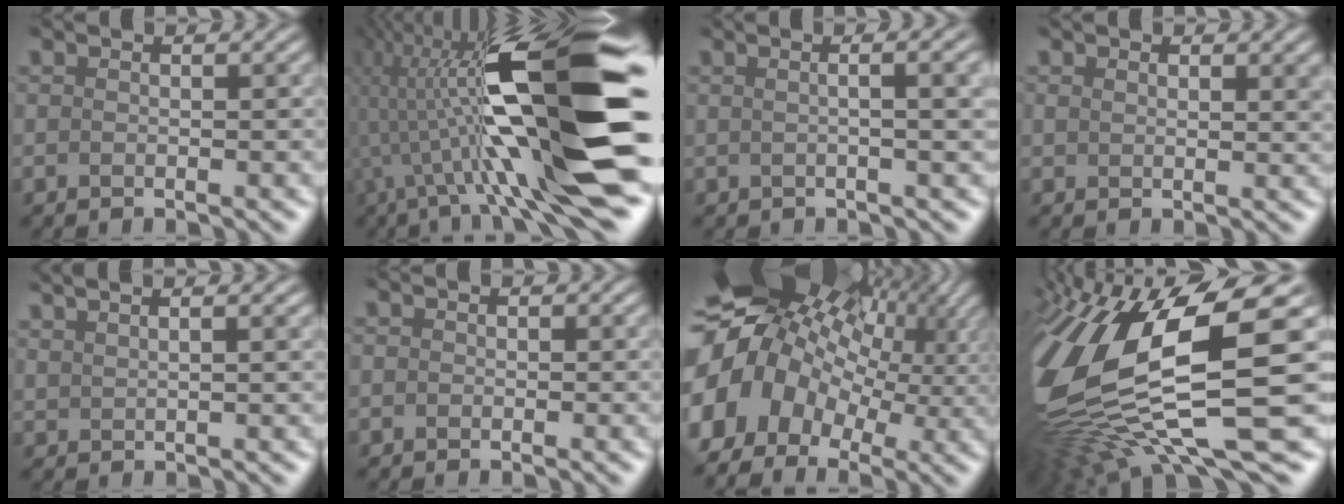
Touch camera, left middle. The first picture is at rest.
{"total": 13.9, "force": [1.2, 2.6, 13.6], "torque": [-0.232, 0.013, 0.018]}
{"total": 3.1, "force": [0.6, 1.1, 2.9], "torque": [-0.007, 0.002, -0.002]}
{"total": 1.5, "force": [1.4, 0.1, -0.5], "torque": [0.015, -0.007, 0.013]}
{"total": 3.2, "force": [2.6, 1.4, 1.3], "torque": [0.022, 0.009, 0.007]}
{"total": 0.6, "force": [0.2, 0.1, -0.5], "torque": [0.006, -0.001, 0.002]}
{"total": 14.5, "force": [1.3, 11.7, 8.4], "torque": [-0.196, 0.009, 0.030]}
{"total": 14.9, "force": [2.0, 5.5, 13.7], "torque": [-0.303, -0.029, 0.057]}